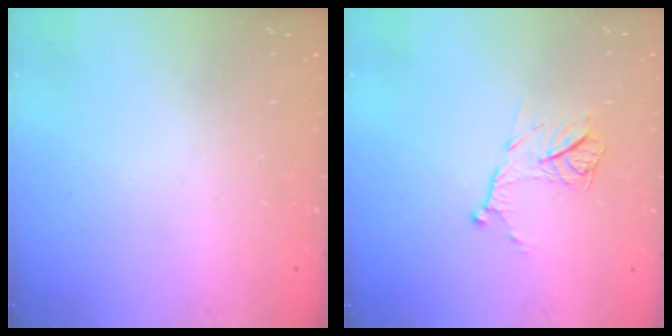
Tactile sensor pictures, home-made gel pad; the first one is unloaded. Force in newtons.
{"total": 11.8, "press": 11.8, "slide": 0.8}